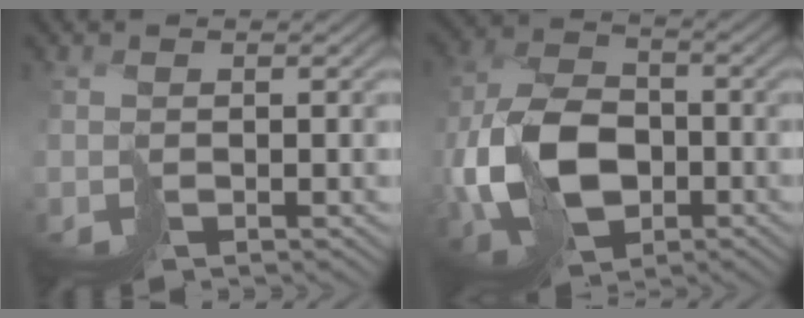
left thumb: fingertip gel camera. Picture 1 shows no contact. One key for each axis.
{"total": 11.6, "fx": -2.1, "fy": 7.9, "fz": 8.3, "tx": -0.207, "ty": -0.014, "tz": -0.049}